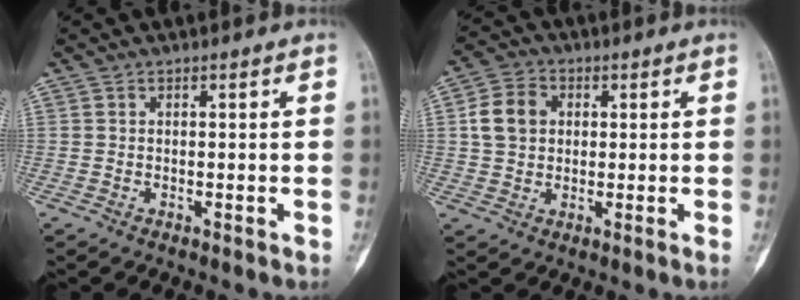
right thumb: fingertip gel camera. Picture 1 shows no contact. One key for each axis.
{"total": 7.2, "fx": 1.3, "fy": 5.7, "fz": 4.2, "tx": -0.067, "ty": 0.010, "tz": 0.018}